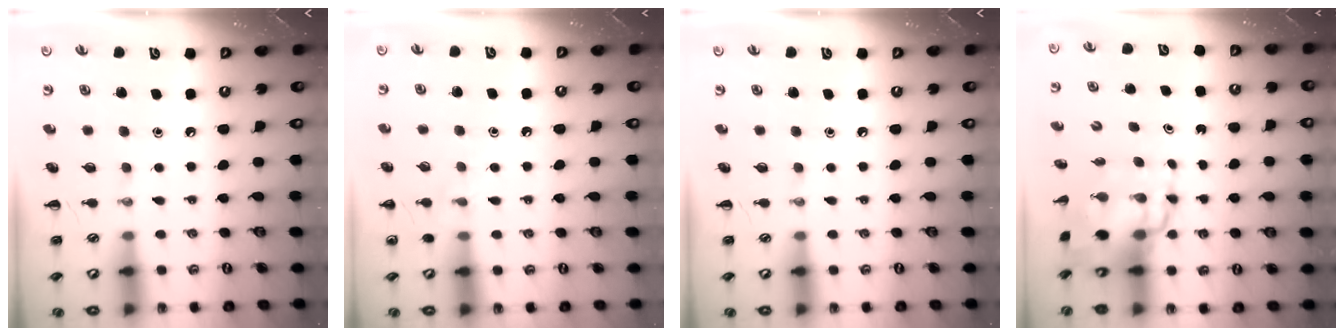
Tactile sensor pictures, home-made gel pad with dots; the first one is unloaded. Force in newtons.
{"total": 6.1, "press": 5.7, "slide": 2.2}
{"total": 0.0}
{"total": 9.8, "press": 9.5, "slide": 2.5}